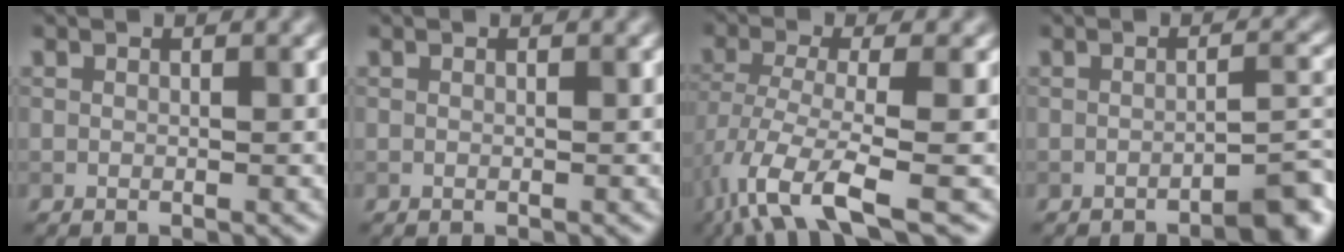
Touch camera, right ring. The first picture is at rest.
{"total": 0.0}
{"total": 7.6, "force": [-4.3, 2.0, 5.9], "torque": [-0.118, -0.010, -0.086]}
{"total": 3.1, "force": [-2.2, 0.5, 2.1], "torque": [-0.020, 0.012, -0.038]}